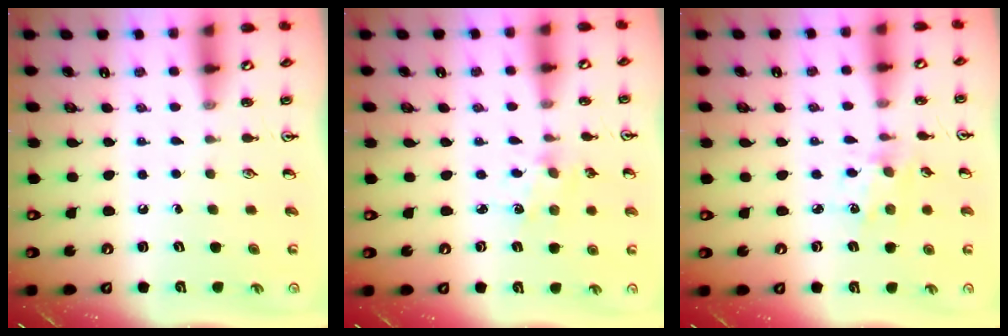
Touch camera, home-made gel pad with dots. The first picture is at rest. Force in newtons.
{"total": 1.8, "press": 1.7, "slide": 0.3}
{"total": 2.0, "press": 2.0, "slide": 0.4}